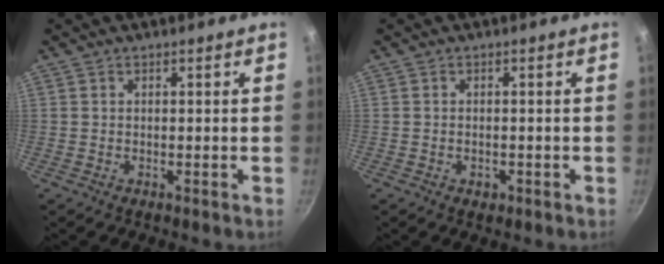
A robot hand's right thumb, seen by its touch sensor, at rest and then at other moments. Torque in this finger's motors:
{"motor_torque": [-0.57, 0.34, -0.20, 0.11, -0.01]}